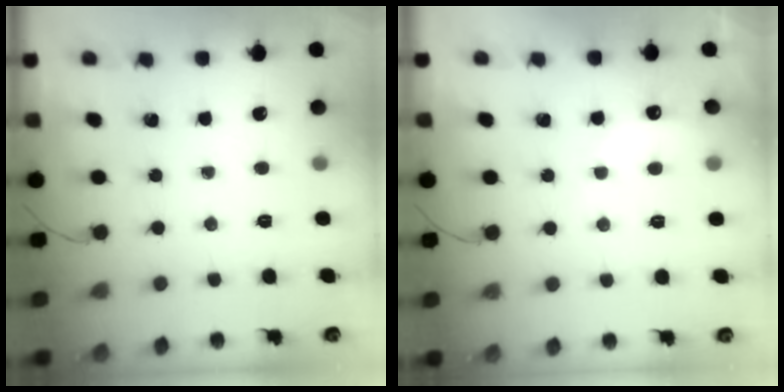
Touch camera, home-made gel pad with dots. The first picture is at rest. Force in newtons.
{"total": 5.5, "press": 5.4, "slide": 1.0}